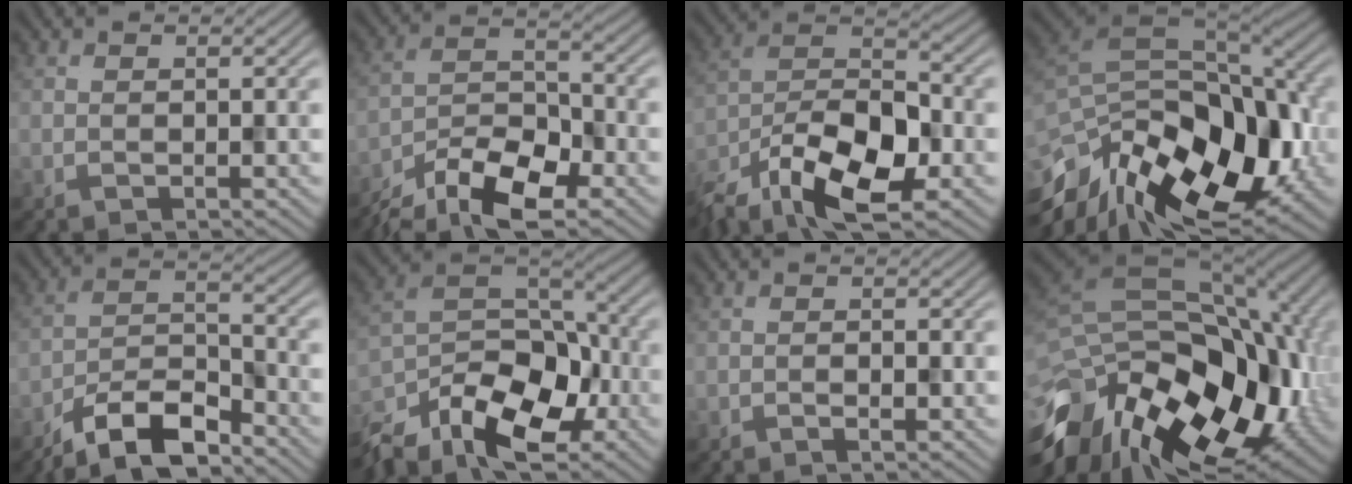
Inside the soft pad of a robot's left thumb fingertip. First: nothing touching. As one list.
[{"total": 10.5, "force": [-7.3, 4.4, 6.2], "torque": [-0.112, -0.005, -0.150]}, {"total": 15.3, "force": [-9.0, 7.3, 10.0], "torque": [-0.206, -0.018, -0.182]}, {"total": 18.1, "force": [-7.9, 9.6, 13.2], "torque": [-0.286, -0.024, -0.125]}, {"total": 10.0, "force": [-7.6, 3.1, 5.6], "torque": [-0.099, 0.000, -0.157]}, {"total": 14.1, "force": [-8.9, 7.4, 8.0], "torque": [-0.179, -0.016, -0.173]}, {"total": 1.0, "force": [-0.5, 0.3, 0.7], "torque": [-0.015, 0.000, -0.008]}, {"total": 18.4, "force": [-6.8, 11.4, 12.7], "torque": [-0.280, -0.032, -0.105]}]